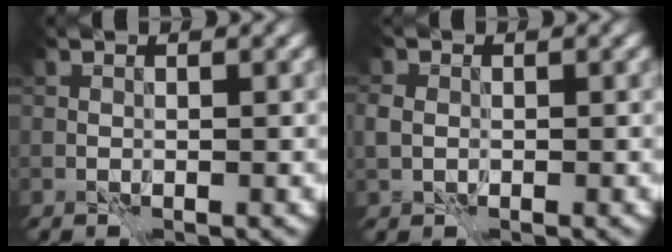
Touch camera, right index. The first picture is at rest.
{"total": 1.5, "force": [-0.2, 1.4, 0.7], "torque": [-0.018, -0.002, -0.011]}